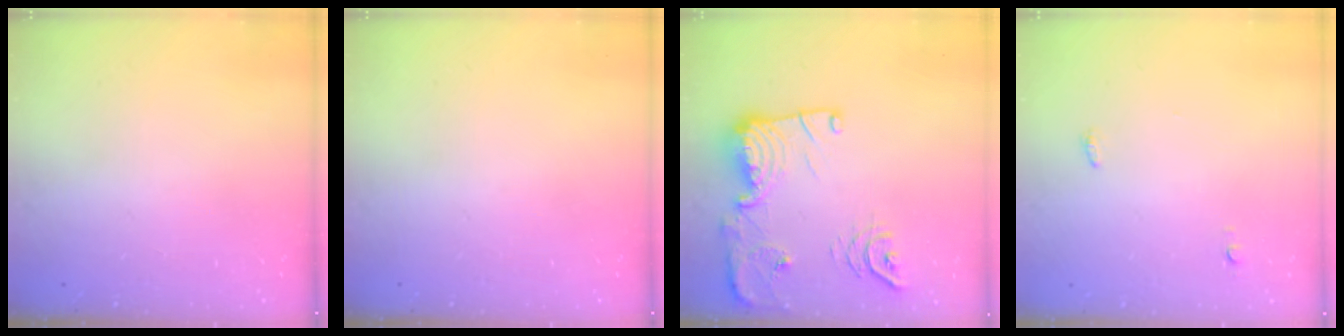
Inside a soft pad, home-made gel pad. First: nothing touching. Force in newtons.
{"total": 0.0}
{"total": 18.6, "press": 18.6, "slide": 1.1}
{"total": 7.3, "press": 3.8, "slide": 6.3}